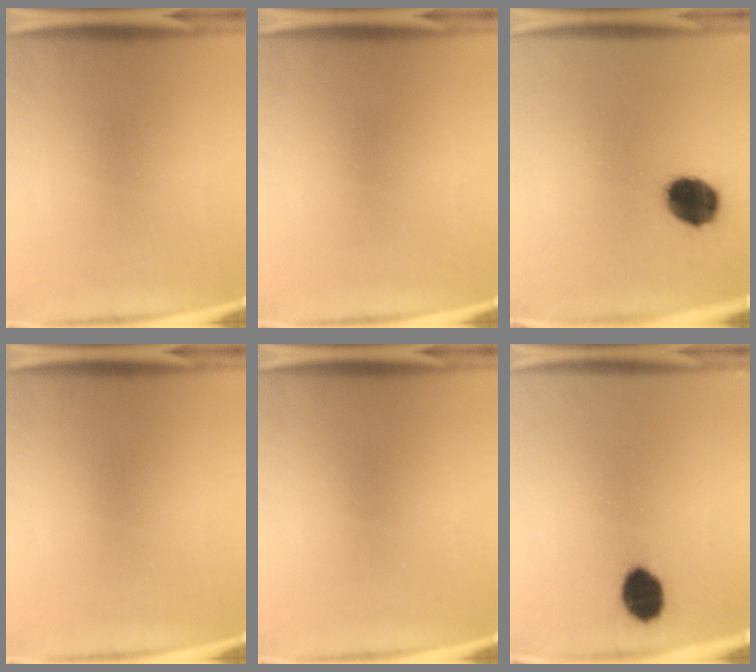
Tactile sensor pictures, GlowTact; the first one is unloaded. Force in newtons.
{"total": 0.0}
{"total": 12.9}
{"total": 0.0}
{"total": 0.0}
{"total": 8.4}